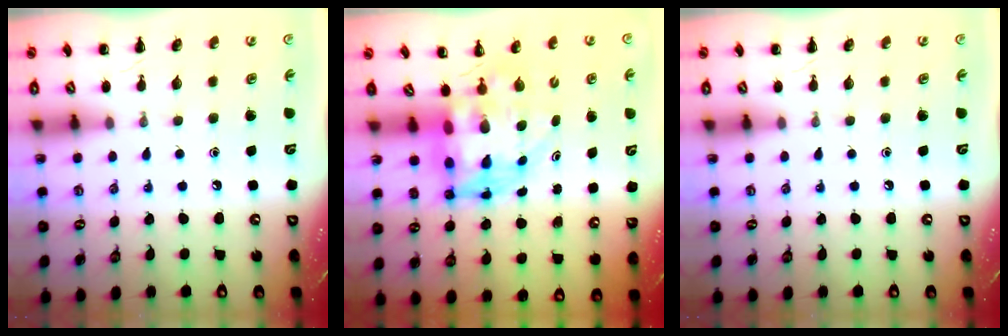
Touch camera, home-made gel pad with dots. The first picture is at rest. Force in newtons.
{"total": 7.3, "press": 7.1, "slide": 1.7}
{"total": 0.0}